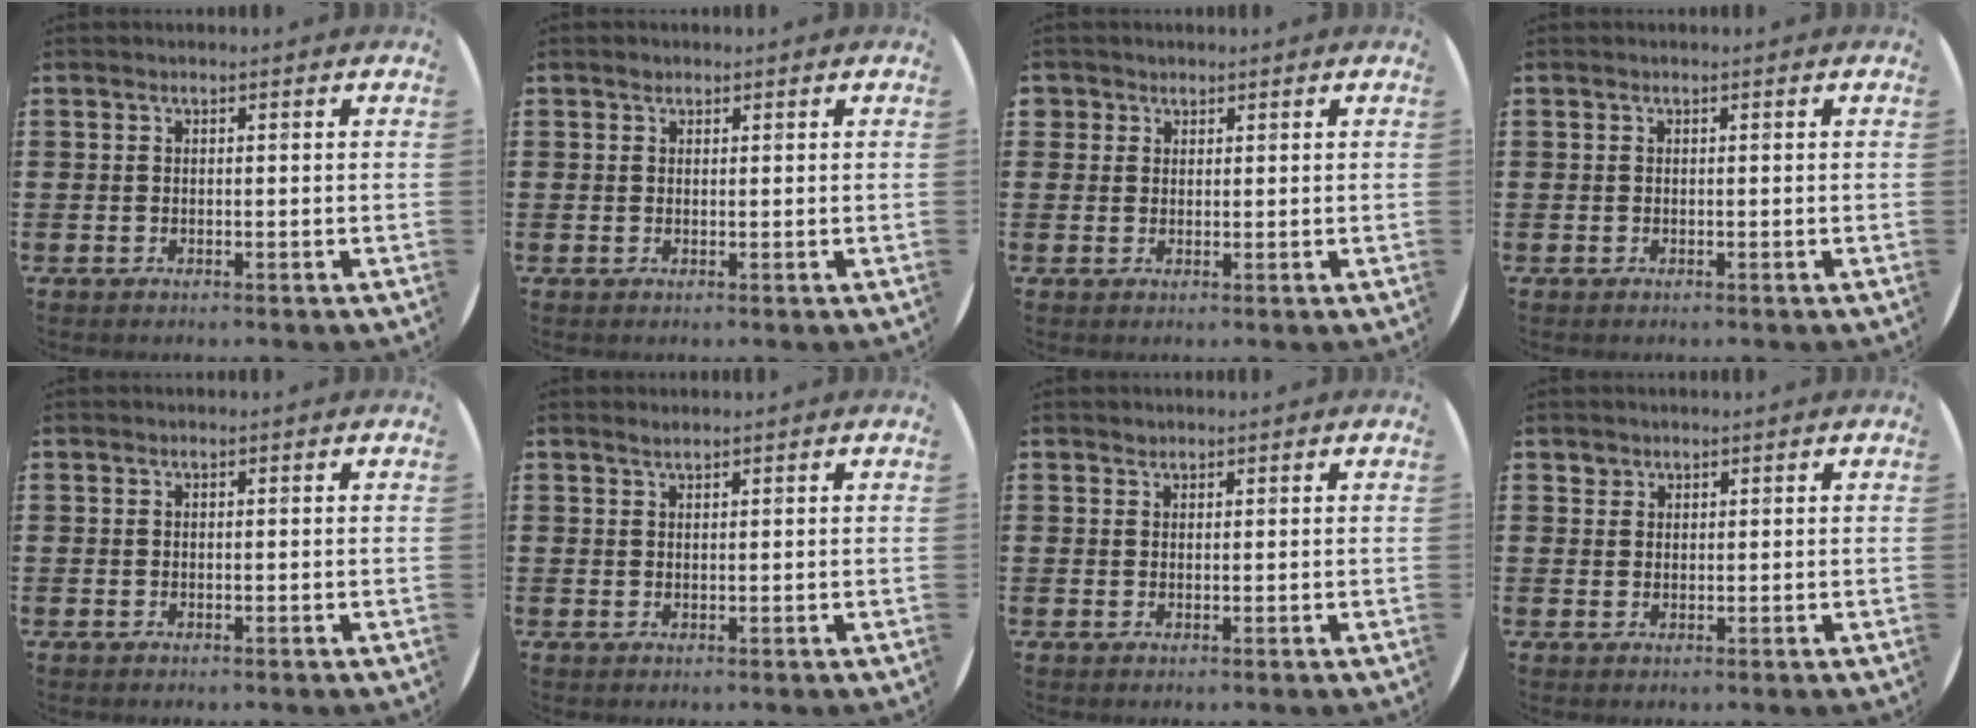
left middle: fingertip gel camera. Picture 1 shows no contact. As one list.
[{"total": 0.6, "force": [0.5, 0.4, 0.1], "torque": [-0.003, 0.003, 0.010]}, {"total": 1.5, "force": [1.2, 1.0, 0.0], "torque": [-0.003, 0.003, 0.025]}, {"total": 0.0}, {"total": 0.0}, {"total": 1.0, "force": [0.9, 0.0, 0.3], "torque": [-0.007, 0.001, 0.017]}, {"total": 0.7, "force": [0.7, 0.2, -0.1], "torque": [0.002, 0.003, 0.014]}, {"total": 1.3, "force": [1.2, 0.6, -0.1], "torque": [0.008, -0.002, 0.022]}]